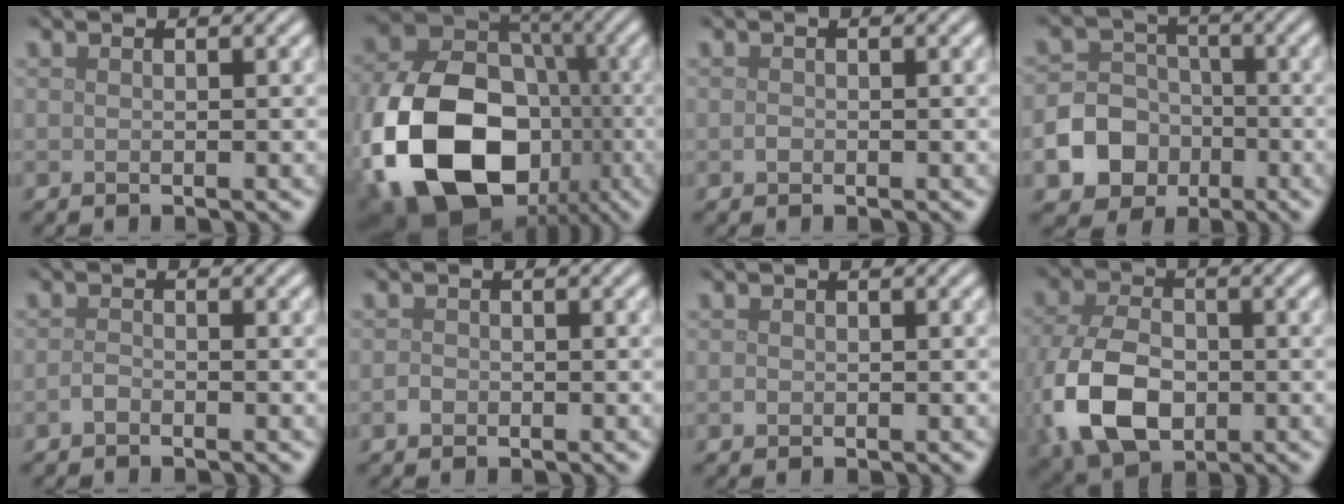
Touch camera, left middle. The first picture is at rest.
{"total": 17.5, "force": [-5.6, 12.6, 10.7], "torque": [-0.226, -0.034, -0.097]}
{"total": 0.6, "force": [-0.2, 0.5, 0.3], "torque": [-0.006, -0.002, -0.006]}
{"total": 8.2, "force": [-3.3, 7.1, 2.5], "torque": [-0.033, -0.012, -0.083]}
{"total": 1.0, "force": [-0.6, 0.5, 0.5], "torque": [-0.012, 0.001, -0.015]}
{"total": 1.0, "force": [-0.5, 0.9, 0.4], "torque": [-0.005, -0.001, -0.012]}
{"total": 0.7, "force": [-0.2, 0.6, 0.2], "torque": [-0.003, -0.004, -0.005]}
{"total": 9.9, "force": [-2.8, 6.5, 6.9], "torque": [-0.174, -0.018, -0.062]}